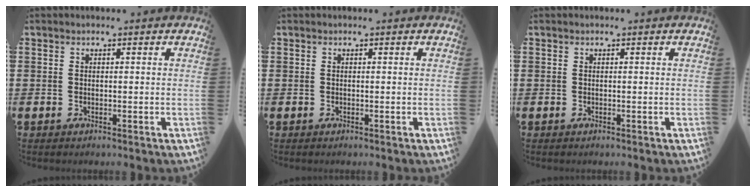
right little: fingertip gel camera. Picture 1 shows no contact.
{"total": 0.0}
{"total": 0.0}